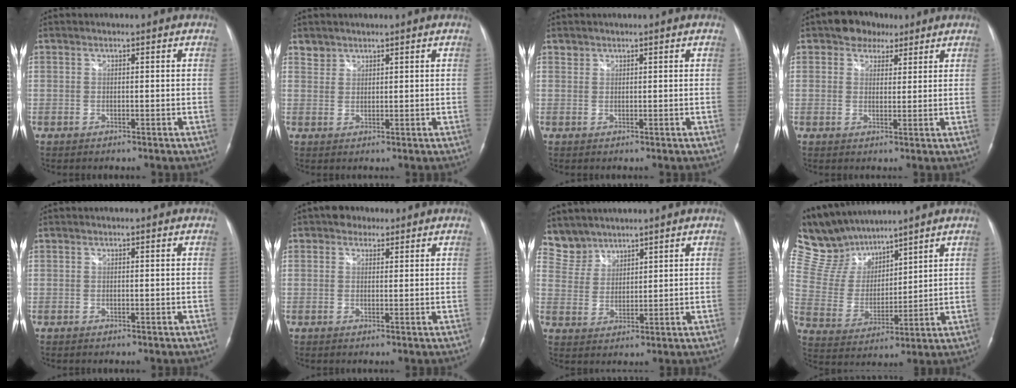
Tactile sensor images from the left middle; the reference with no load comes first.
{"total": 1.8, "force": [1.5, 1.0, -0.3], "torque": [0.012, 0.008, 0.025]}
{"total": 0.7, "force": [0.6, 0.4, -0.1], "torque": [0.004, 0.003, 0.010]}
{"total": 5.0, "force": [3.2, 3.4, 1.6], "torque": [-0.025, 0.015, 0.051]}
{"total": 0.0}
{"total": 2.8, "force": [1.7, 2.0, 0.8], "torque": [-0.016, 0.013, 0.024]}
{"total": 5.0, "force": [4.6, 2.0, -0.6], "torque": [0.010, 0.009, 0.102]}
{"total": 11.7, "force": [10.6, 3.9, 3.0], "torque": [-0.084, 0.024, 0.215]}